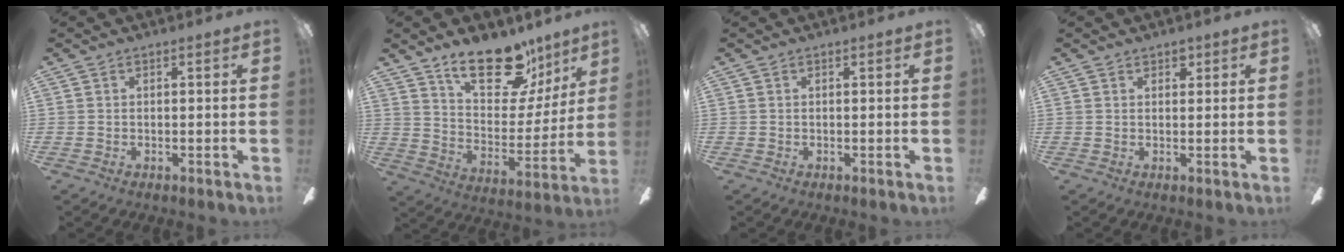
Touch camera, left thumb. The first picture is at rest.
{"total": 21.2, "force": [14.6, 10.0, 11.8], "torque": [-0.169, -0.087, 0.252]}
{"total": 0.0}
{"total": 2.0, "force": [1.4, 1.2, 0.7], "torque": [0.001, -0.002, 0.022]}